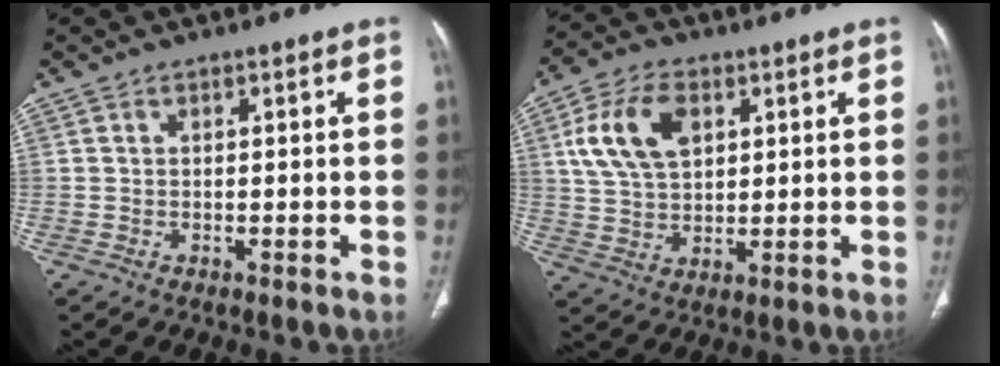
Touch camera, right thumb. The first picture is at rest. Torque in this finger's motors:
{"motor_torque": [-0.81, 0.94, 0.25, -0.20, 0.14]}